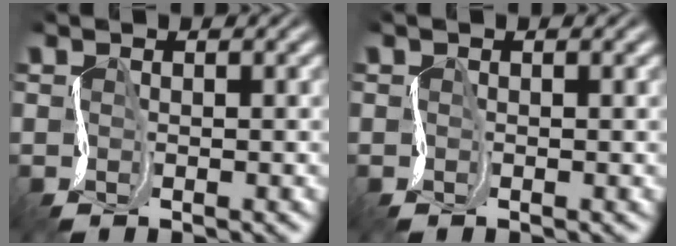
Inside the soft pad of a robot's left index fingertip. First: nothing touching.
{"total": 0.6, "force": [0.2, 0.0, 0.5], "torque": [-0.008, 0.004, 0.001]}